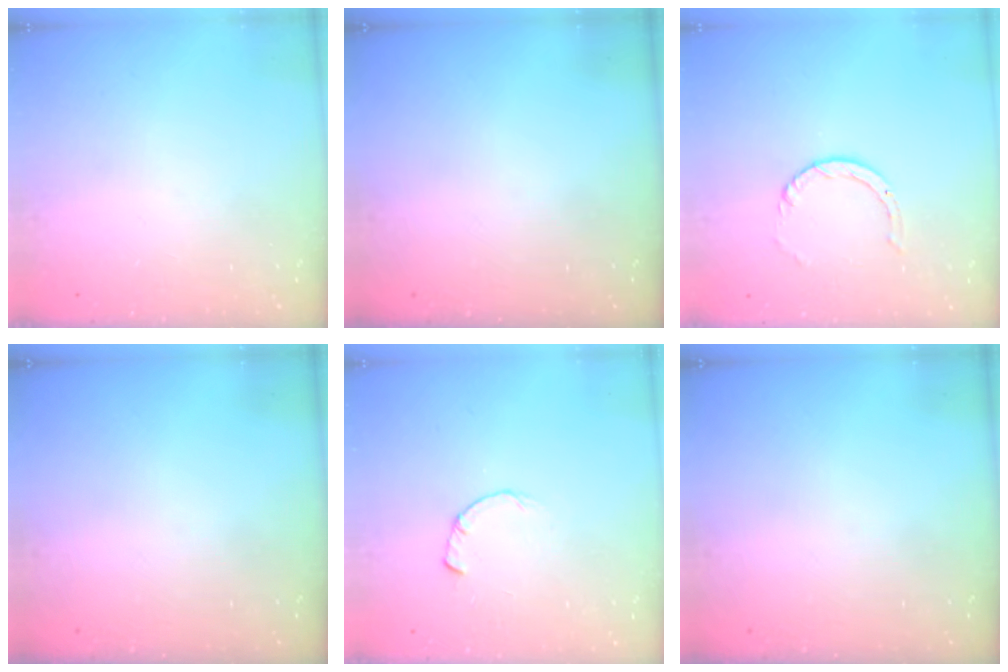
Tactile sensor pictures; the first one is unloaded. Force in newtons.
{"total": 0.0}
{"total": 3.8, "press": 3.7, "slide": 0.3}
{"total": 0.0}
{"total": 0.8, "press": 0.8, "slide": 0.2}
{"total": 0.0}